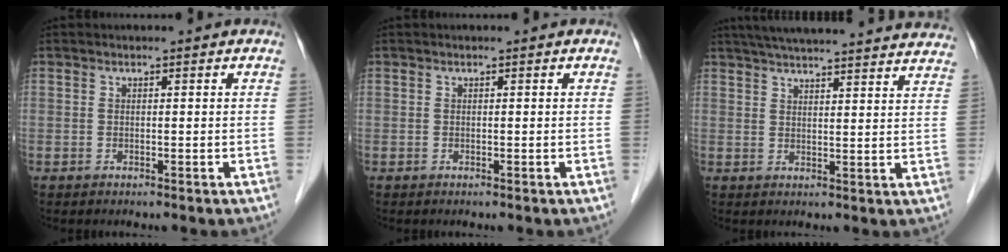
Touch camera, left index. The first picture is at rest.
{"total": 0.0}
{"total": 27.2, "force": [25.1, 1.9, 10.4], "torque": [-0.167, -0.013, 0.310]}